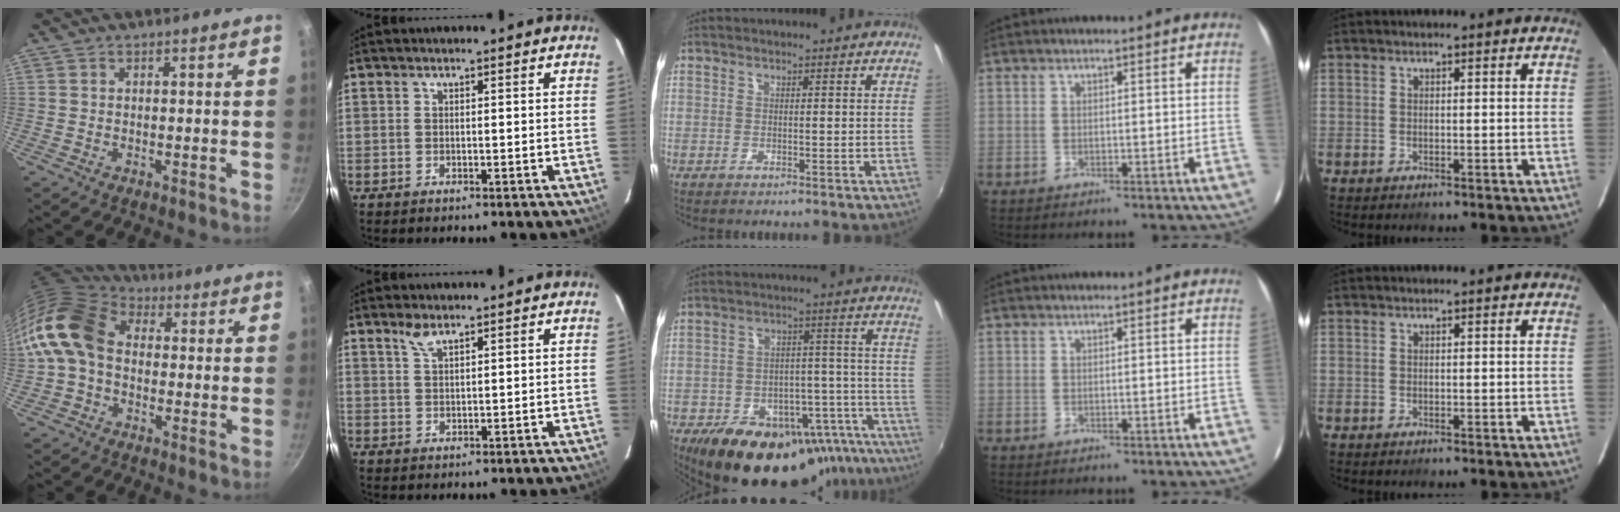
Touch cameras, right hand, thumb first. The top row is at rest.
{"thumb": {"total": 13.8, "force": [-0.4, 10.3, 9.1], "torque": [-0.154, 0.032, -0.028]}, "index": {"total": 2.5, "force": [1.9, 0.7, 1.4], "torque": [-0.028, 0.004, 0.038]}, "middle": {"total": 24.8, "force": [-17.9, 12.5, 11.9], "torque": [-0.200, 0.025, -0.219]}}